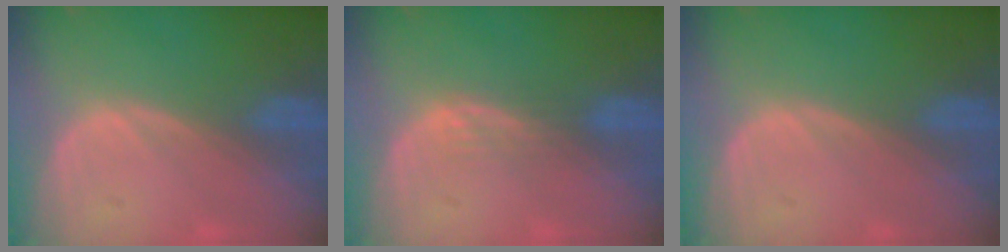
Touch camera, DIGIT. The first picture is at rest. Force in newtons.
{"total": 1.9, "press": 1.9, "slide": 0.3}
{"total": 0.0}